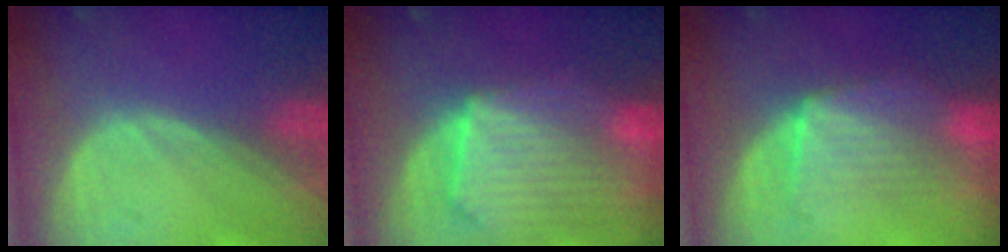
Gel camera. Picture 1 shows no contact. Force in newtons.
{"total": 10.8, "press": 9.4, "slide": 5.2}
{"total": 7.3, "press": 7.0, "slide": 2.1}